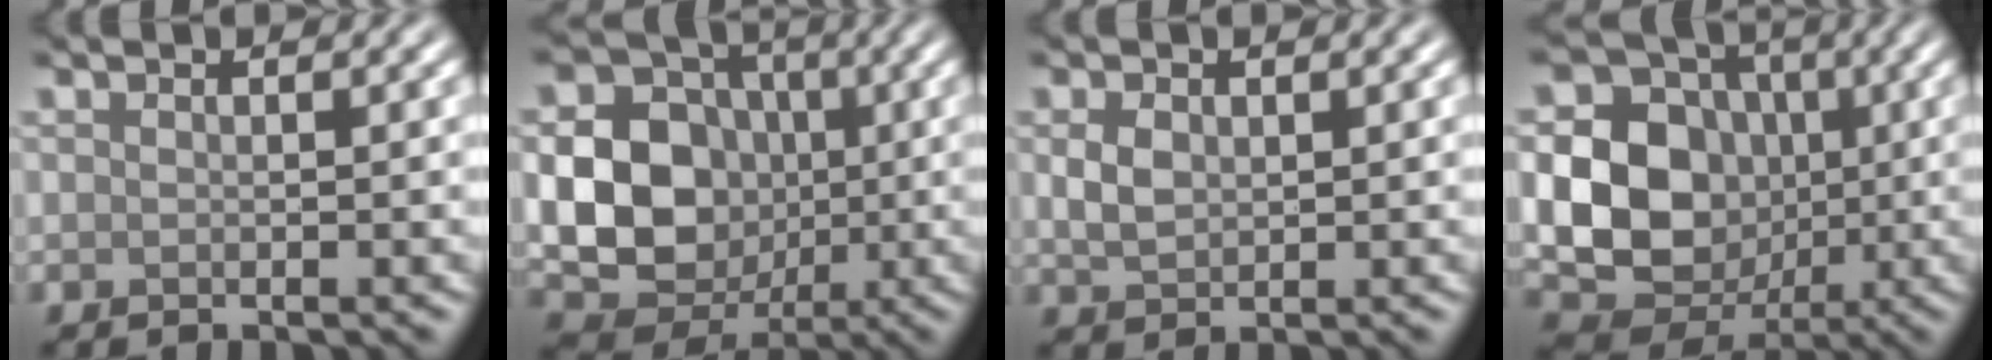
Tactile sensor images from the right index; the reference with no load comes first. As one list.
[{"total": 10.0, "force": [-0.7, 8.2, 5.6], "torque": [-0.089, -0.012, -0.022]}, {"total": 2.1, "force": [0.5, 1.5, 1.4], "torque": [-0.033, 0.001, 0.012]}, {"total": 10.0, "force": [-0.7, 8.3, 5.6], "torque": [-0.098, -0.008, -0.024]}]